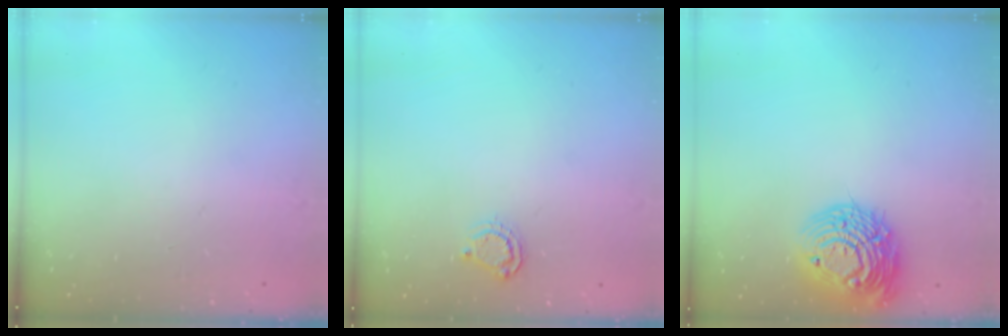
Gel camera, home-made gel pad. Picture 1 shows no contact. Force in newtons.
{"total": 5.1, "press": 5.0, "slide": 0.5}
{"total": 16.1, "press": 16.1, "slide": 1.0}